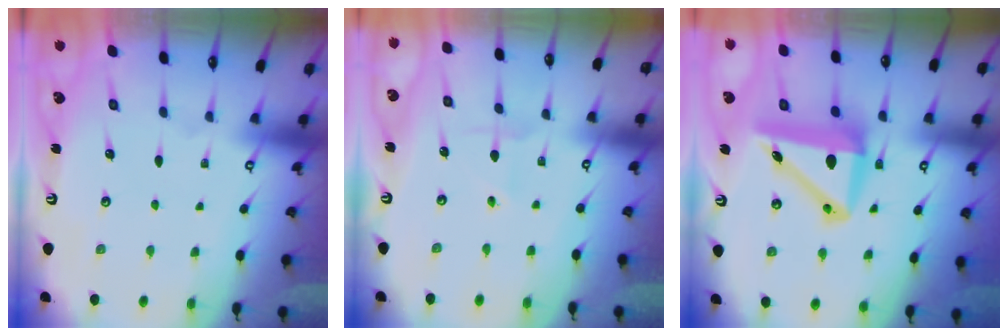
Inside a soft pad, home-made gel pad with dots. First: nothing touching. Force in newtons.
{"total": 3.8, "press": 3.6, "slide": 1.2}
{"total": 11.5, "press": 11.1, "slide": 3.2}